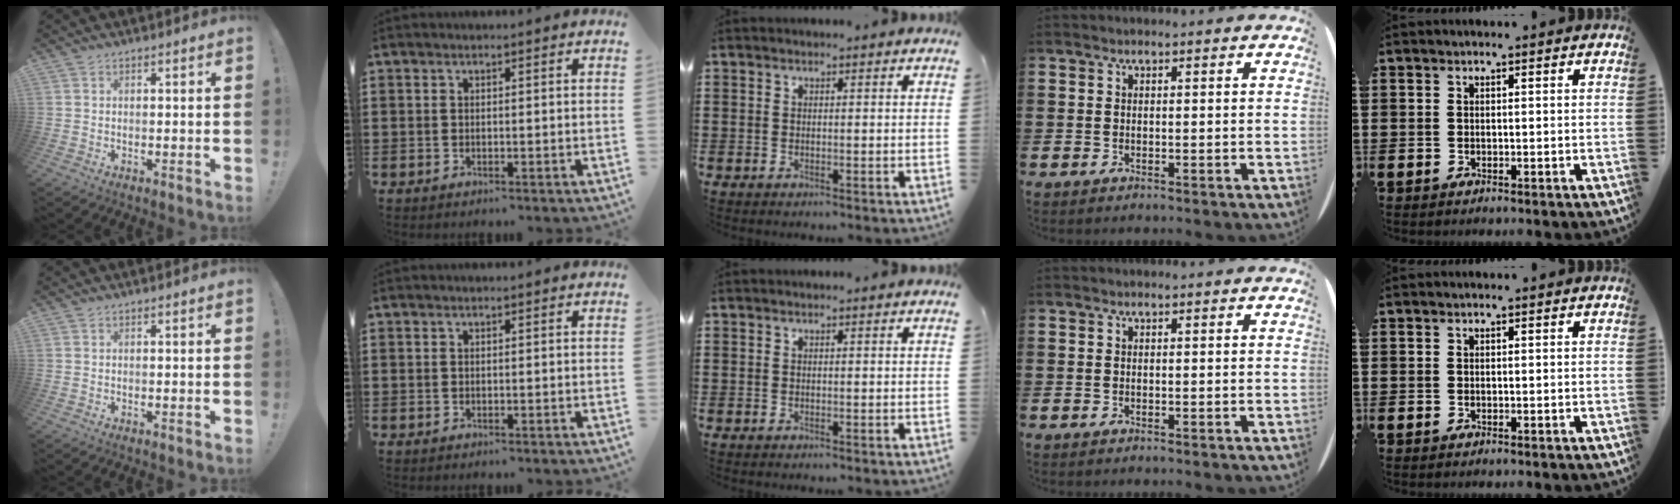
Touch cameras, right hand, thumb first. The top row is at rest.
{}